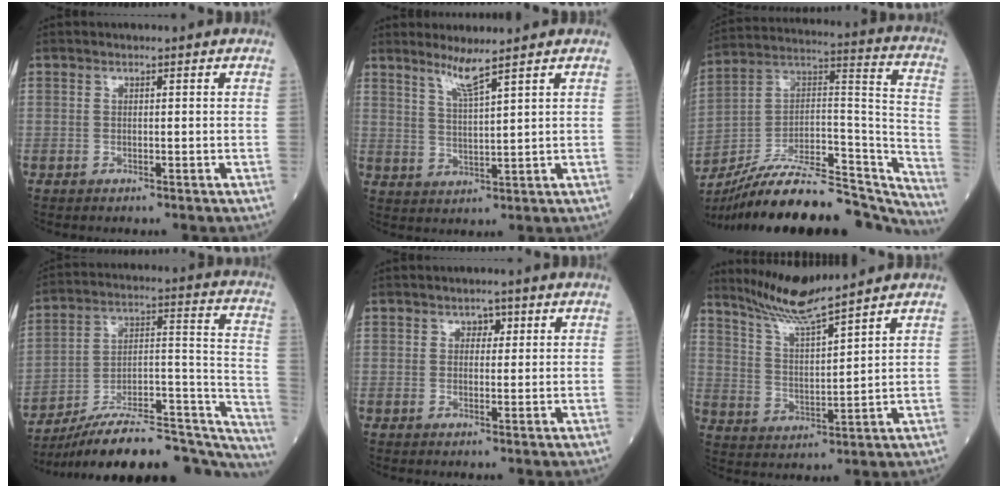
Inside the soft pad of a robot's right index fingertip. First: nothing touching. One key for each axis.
{"total": 4.2, "fx": 3.2, "fy": -0.9, "fz": 2.6, "tx": -0.052, "ty": -0.015, "tz": 0.066}
{"total": 32.1, "fx": -28.0, "fy": 6.9, "fz": 14.0, "tx": -0.206, "ty": 0.008, "tz": -0.422}
{"total": 29.7, "fx": -25.0, "fy": 7.5, "fz": 14.1, "tx": -0.157, "ty": 0.032, "tz": -0.363}
{"total": 1.9, "fx": 0.7, "fy": 1.3, "fz": 1.1, "tx": -0.018, "ty": 0.006, "tz": 0.009}
{"total": 8.4, "fx": 7.7, "fy": -1.3, "fz": 3.2, "tx": -0.073, "ty": -0.010, "tz": 0.154}